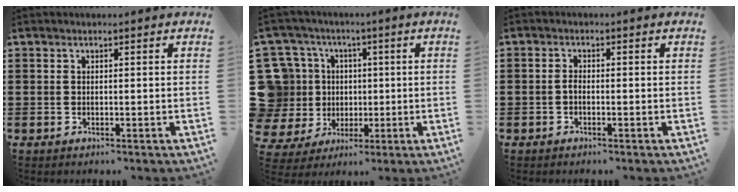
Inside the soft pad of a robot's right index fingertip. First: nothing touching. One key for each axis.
{"total": 11.1, "fx": 1.1, "fy": 10.7, "fz": 2.7, "tx": -0.115, "ty": -0.010, "tz": 0.034}
{"total": 1.1, "fx": -0.5, "fy": 0.4, "fz": 0.8, "tx": -0.017, "ty": -0.001, "tz": -0.010}